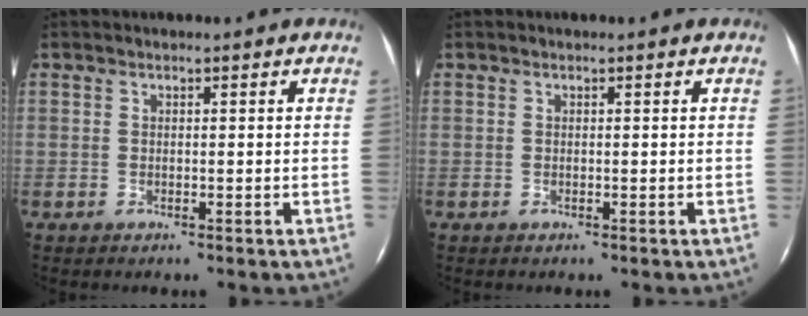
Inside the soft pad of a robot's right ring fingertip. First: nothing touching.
{"total": 0.0}